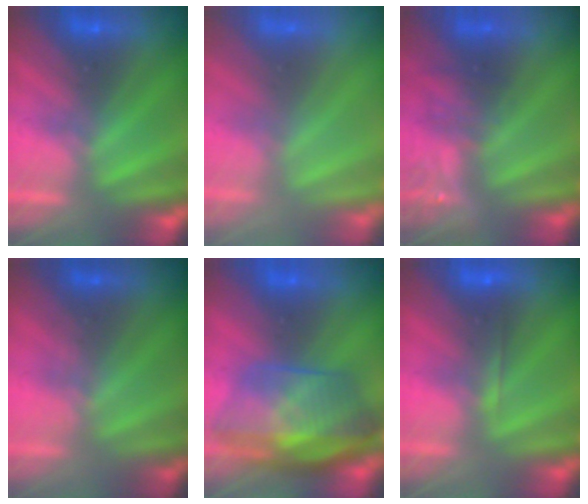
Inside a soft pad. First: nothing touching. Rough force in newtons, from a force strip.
{"total": 3.3}
{"total": 3.4}
{"total": 1.5}
{"total": 7.6}
{"total": 1.8}